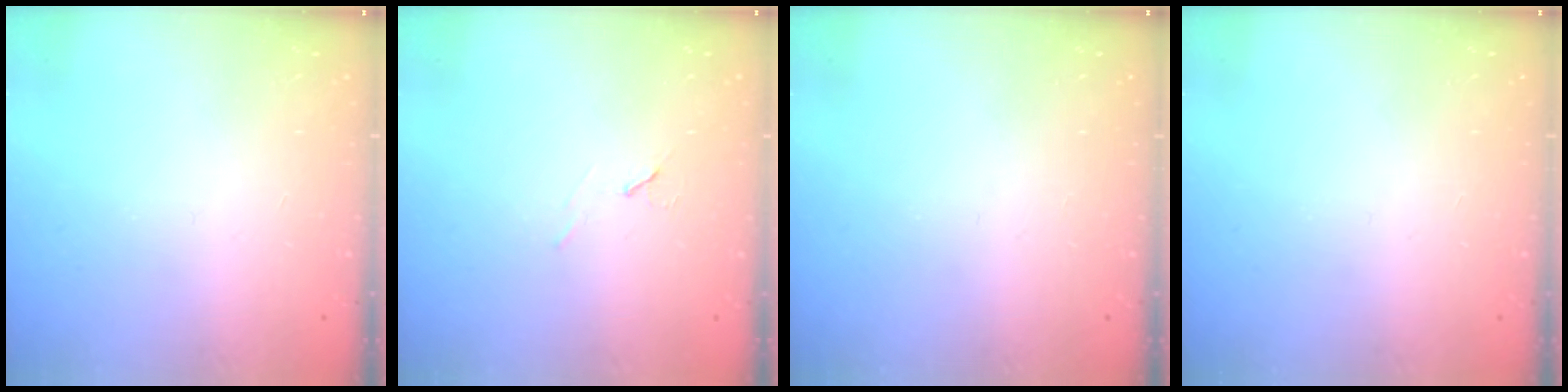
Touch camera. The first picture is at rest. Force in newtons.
{"total": 6.0, "press": 5.3, "slide": 2.8}
{"total": 0.0}
{"total": 0.0}